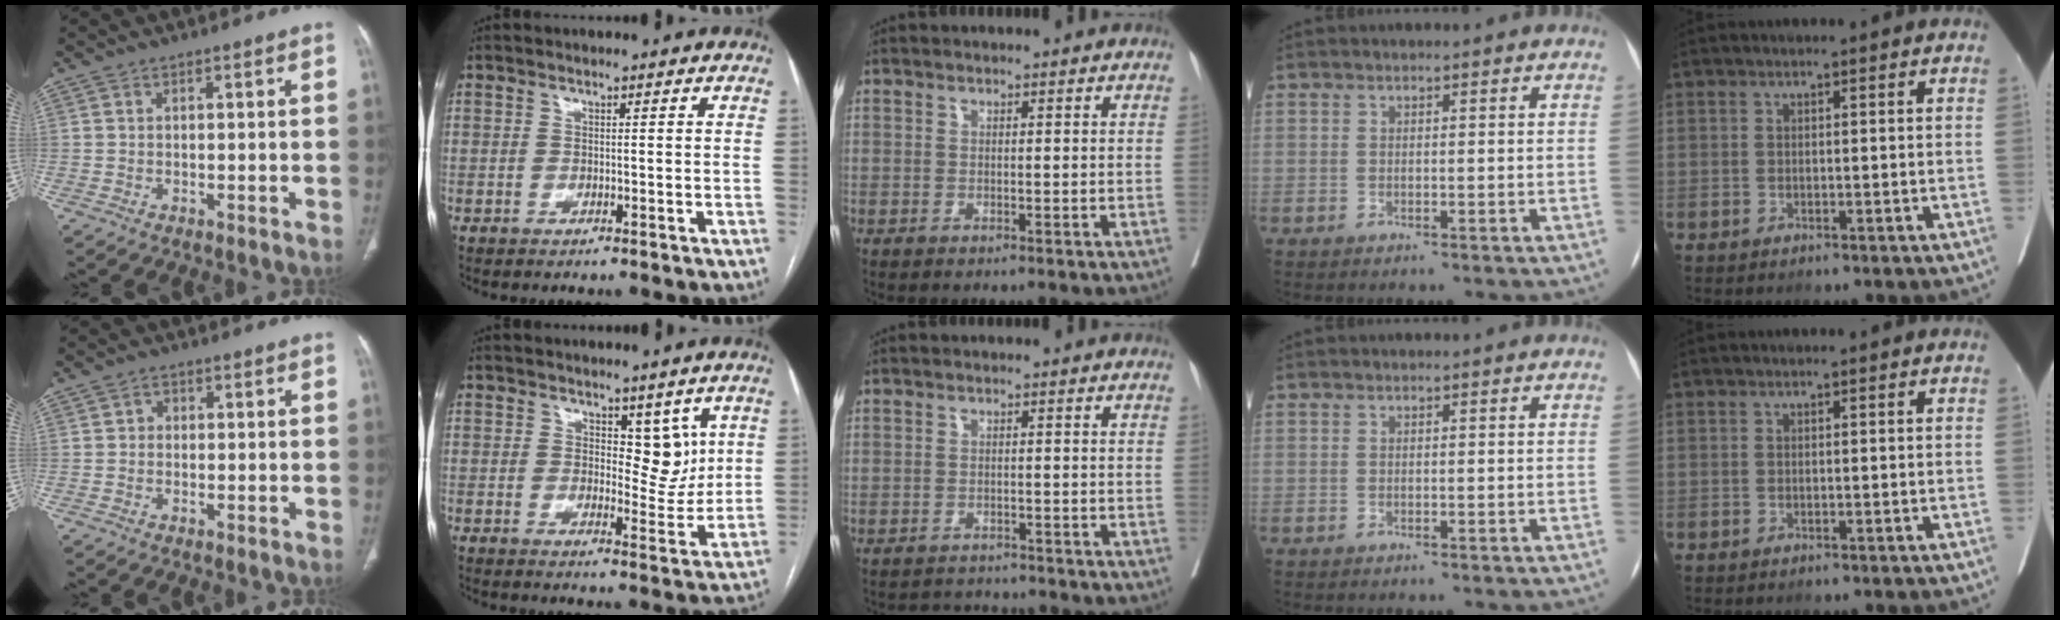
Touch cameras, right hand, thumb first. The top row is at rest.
{"thumb": {"total": 1.5, "force": [0.1, 1.3, 0.7], "torque": [-0.002, 0.004, -0.002]}, "index": {"total": 5.4, "force": [2.7, 2.8, 3.8], "torque": [-0.043, -0.006, 0.042]}, "middle": {"total": 2.9, "force": [-2.8, 0.1, -0.8], "torque": [0.013, -0.008, -0.043]}}